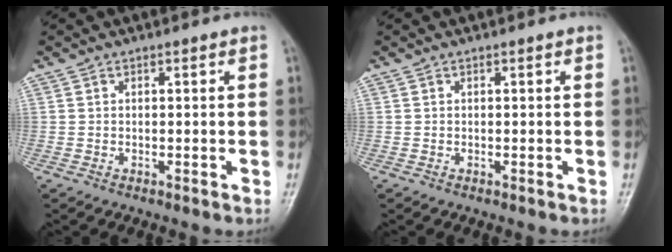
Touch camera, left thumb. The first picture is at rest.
{"total": 0.0}